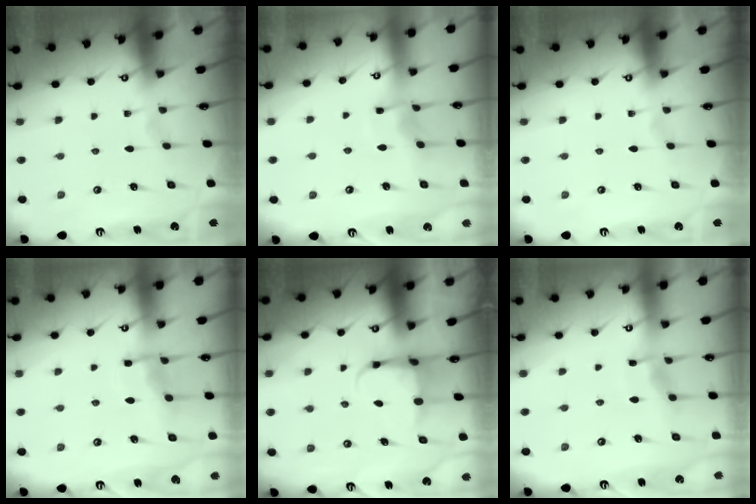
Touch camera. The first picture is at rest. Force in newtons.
{"total": 5.8, "press": 5.8, "slide": 0.5}
{"total": 0.0}
{"total": 8.8, "press": 8.8, "slide": 0.8}
{"total": 4.3, "press": 4.3, "slide": 0.5}
{"total": 6.0, "press": 6.0, "slide": 0.6}